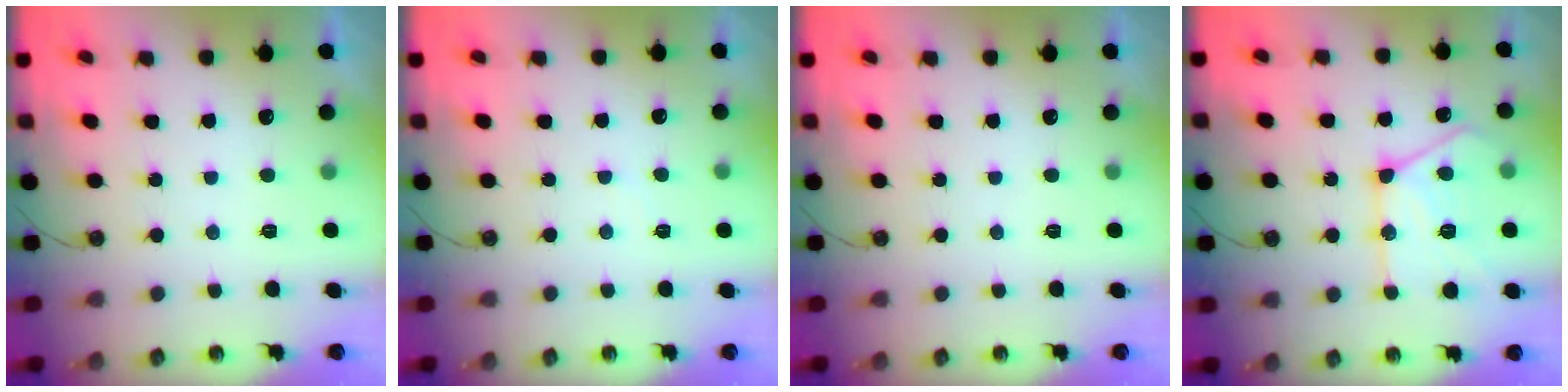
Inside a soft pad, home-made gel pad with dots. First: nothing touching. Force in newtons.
{"total": 3.0, "press": 2.9, "slide": 0.4}
{"total": 0.0}
{"total": 17.2, "press": 17.1, "slide": 1.5}